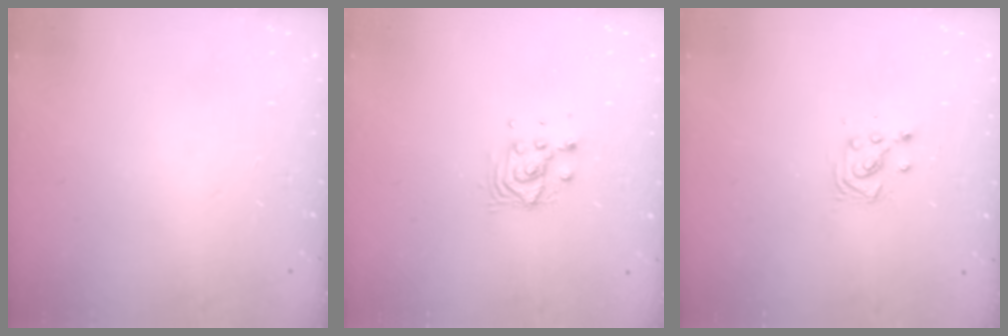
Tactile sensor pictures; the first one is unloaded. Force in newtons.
{"total": 6.4, "press": 6.4, "slide": 0.2}
{"total": 4.0, "press": 4.0, "slide": 0.4}